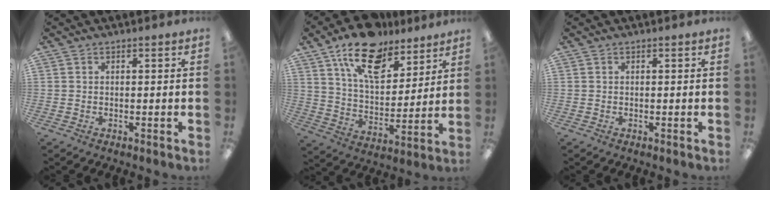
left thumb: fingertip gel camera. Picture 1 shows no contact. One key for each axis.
{"total": 17.4, "fx": 12.1, "fy": 8.7, "fz": 9.1, "tx": -0.151, "ty": -0.062, "tz": 0.213}
{"total": 0.0}